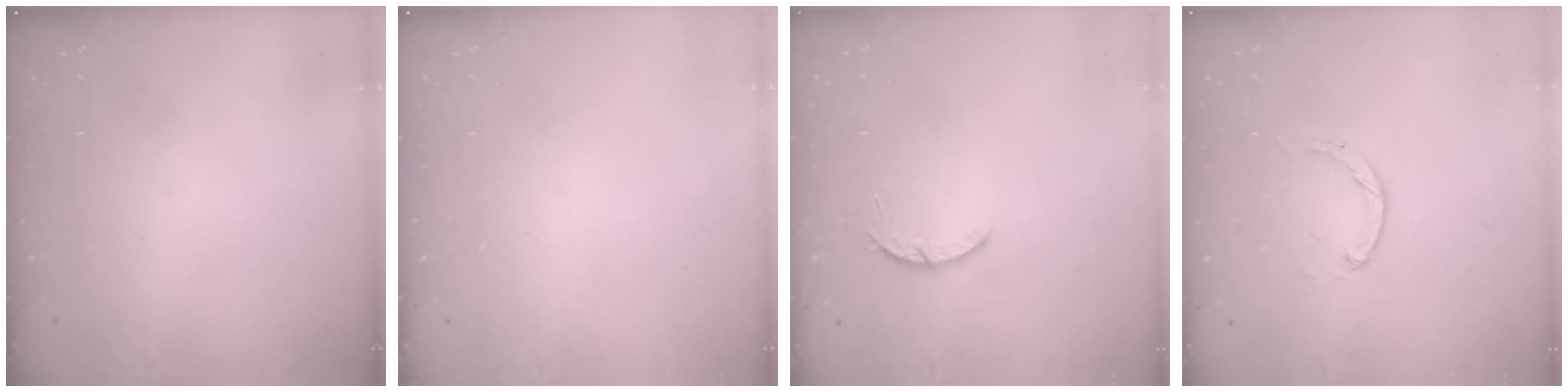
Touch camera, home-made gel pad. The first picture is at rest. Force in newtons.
{"total": 0.0}
{"total": 2.9, "press": 2.8, "slide": 0.5}
{"total": 0.7, "press": 0.6, "slide": 0.2}